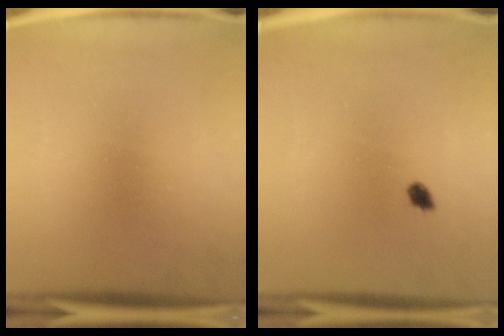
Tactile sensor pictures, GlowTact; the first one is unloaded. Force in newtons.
{"total": 1.5}